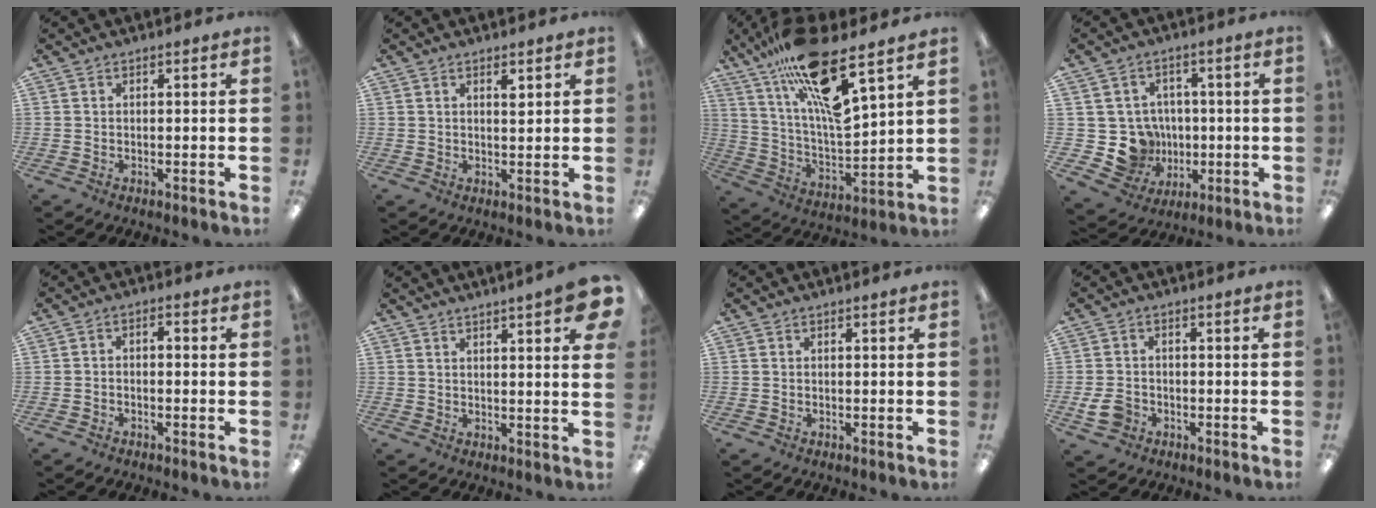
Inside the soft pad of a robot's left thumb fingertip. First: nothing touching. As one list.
[{"total": 2.3, "force": [1.3, 0.9, 1.7], "torque": [-0.021, -0.006, 0.020]}, {"total": 20.2, "force": [13.6, 4.3, 14.3], "torque": [-0.264, -0.082, 0.224]}, {"total": 11.5, "force": [-1.0, 10.9, 3.4], "torque": [-0.082, 0.012, 0.000]}, {"total": 2.2, "force": [-1.7, 0.7, 1.1], "torque": [-0.017, 0.010, -0.033]}, {"total": 6.6, "force": [4.0, 0.8, 5.2], "torque": [-0.067, -0.021, 0.060]}, {"total": 0.0}, {"total": 5.2, "force": [-2.3, 3.8, 2.7], "torque": [-0.052, 0.011, -0.040]}]